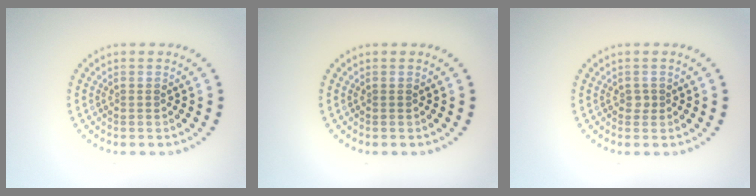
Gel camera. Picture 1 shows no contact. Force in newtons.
{"total": 0.0}
{"total": 0.6, "press": 0.5, "slide": 0.3}